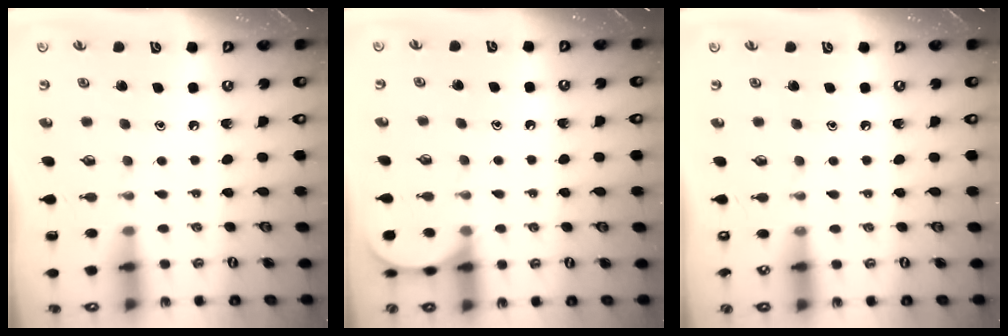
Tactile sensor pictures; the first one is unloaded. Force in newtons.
{"total": 4.7, "press": 4.7, "slide": 0.5}
{"total": 3.2, "press": 3.2, "slide": 0.4}